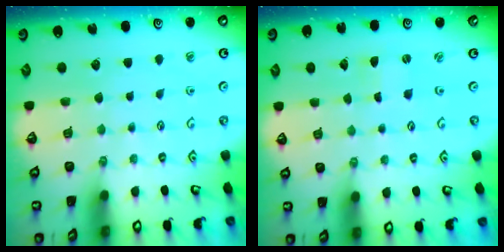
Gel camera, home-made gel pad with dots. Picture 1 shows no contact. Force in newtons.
{"total": 0.0}